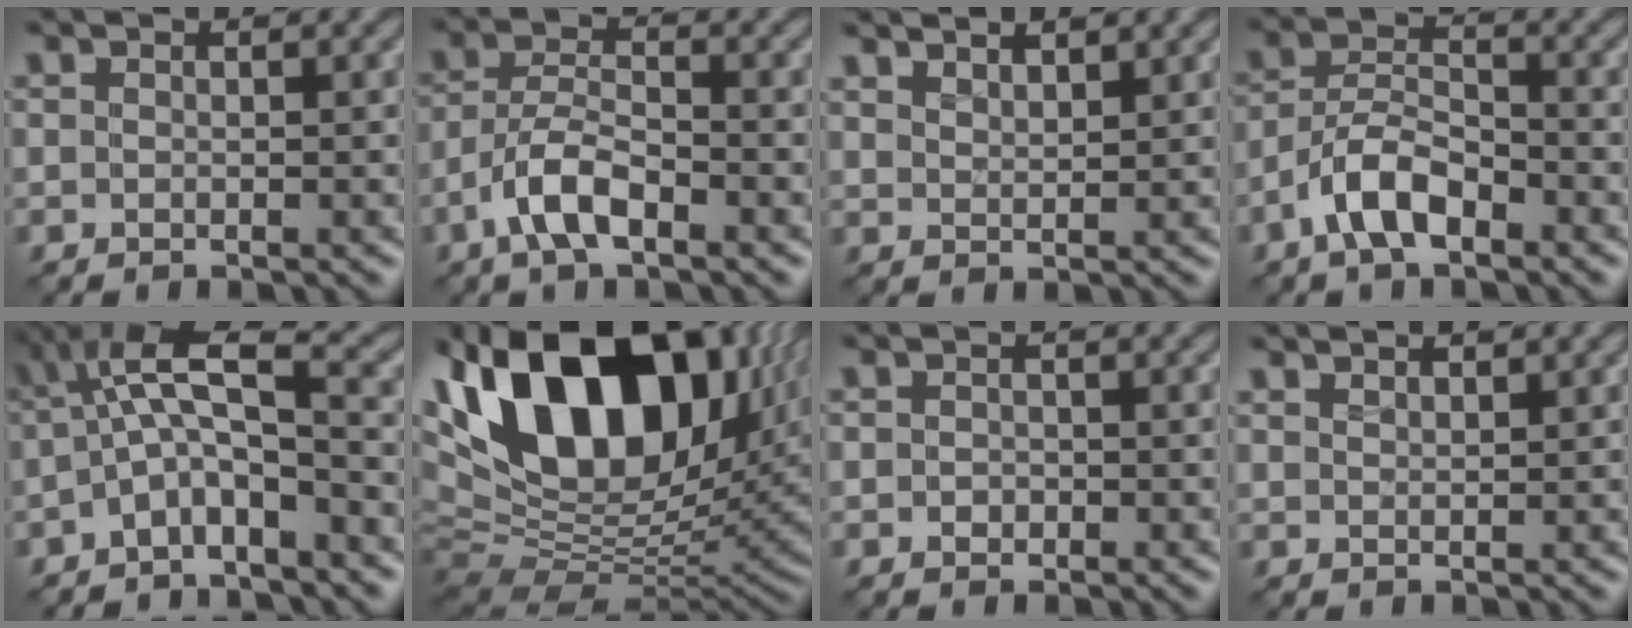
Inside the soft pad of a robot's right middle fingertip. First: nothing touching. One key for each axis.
{"total": 4.5, "fx": -2.4, "fy": 1.7, "fz": 3.4, "tx": -0.066, "ty": 0.007, "tz": -0.052}
{"total": 3.4, "fx": 2.9, "fy": 1.1, "fz": 1.4, "tx": -0.015, "ty": 0.009, "tz": 0.036}
{"total": 4.8, "fx": -2.8, "fy": 2.0, "fz": 3.3, "tx": -0.057, "ty": 0.011, "tz": -0.058}
{"total": 5.0, "fx": -0.9, "fy": 1.5, "fz": 4.7, "tx": -0.086, "ty": 0.015, "tz": -0.028}
{"total": 20.3, "fx": 8.1, "fy": 11.4, "fz": 14.7, "tx": -0.280, "ty": 0.048, "tz": 0.131}
{"total": 0.8, "fx": -0.2, "fy": 0.7, "fz": 0.4, "tx": -0.006, "ty": -0.004, "tz": -0.005}
{"total": 1.6, "fx": 1.5, "fy": 0.4, "fz": 0.5, "tx": -0.004, "ty": 0.002, "tz": 0.021}